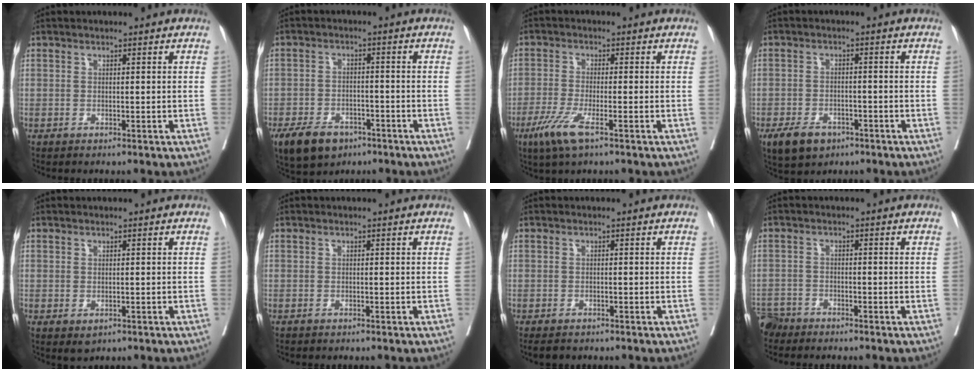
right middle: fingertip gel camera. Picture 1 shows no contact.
{"total": 8.2, "force": [-5.3, 4.8, 4.0], "torque": [-0.072, -0.001, -0.083]}
{"total": 5.6, "force": [-3.2, 0.6, 4.6], "torque": [-0.101, -0.015, -0.061]}
{"total": 5.8, "force": [-3.6, 3.5, 2.9], "torque": [-0.055, -0.002, -0.053]}
{"total": 1.3, "force": [-0.3, 0.9, 1.0], "torque": [-0.014, -0.004, 0.004]}
{"total": 0.0}
{"total": 2.0, "force": [-1.7, 0.9, 0.7], "torque": [-0.013, -0.005, -0.022]}
{"total": 3.8, "force": [-3.6, 1.1, -0.4], "torque": [0.010, -0.006, -0.070]}